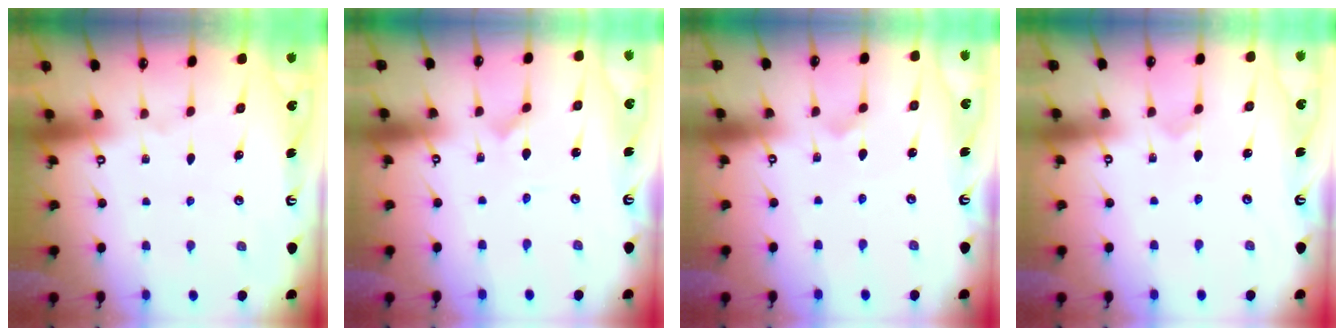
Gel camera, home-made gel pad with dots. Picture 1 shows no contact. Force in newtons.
{"total": 0.0}
{"total": 1.7, "press": 1.6, "slide": 0.5}
{"total": 2.3, "press": 2.3, "slide": 0.2}